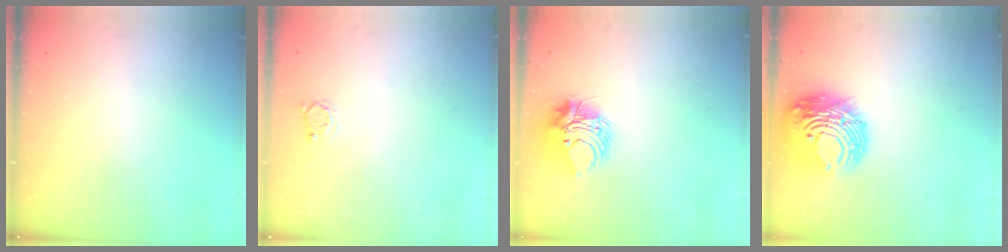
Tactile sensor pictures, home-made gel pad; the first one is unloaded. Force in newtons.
{"total": 2.4, "press": 2.3, "slide": 0.3}
{"total": 9.5, "press": 9.4, "slide": 0.7}
{"total": 16.6, "press": 16.4, "slide": 2.0}